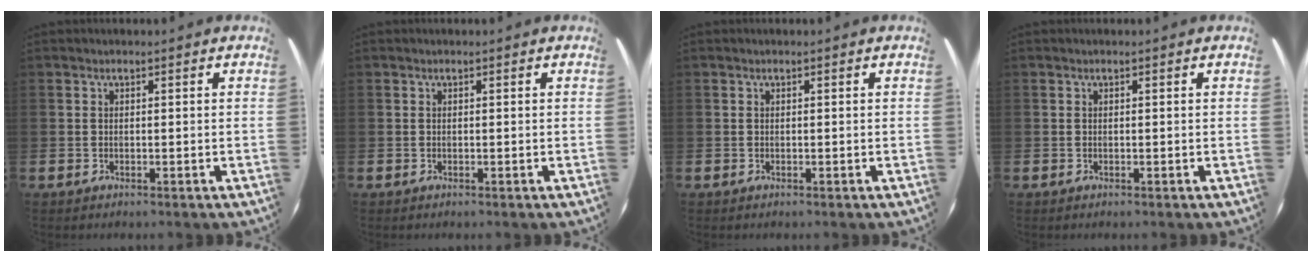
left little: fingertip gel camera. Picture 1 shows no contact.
{"total": 0.0}
{"total": 0.0}
{"total": 0.0}